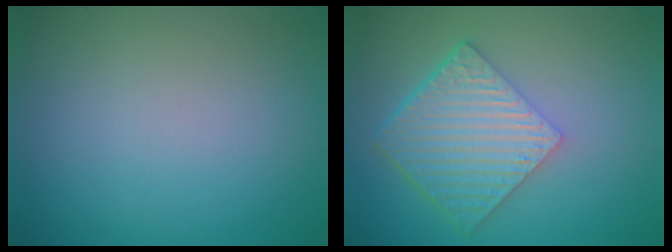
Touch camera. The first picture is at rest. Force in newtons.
{"total": 6.4, "press": 4.4, "slide": 4.6}